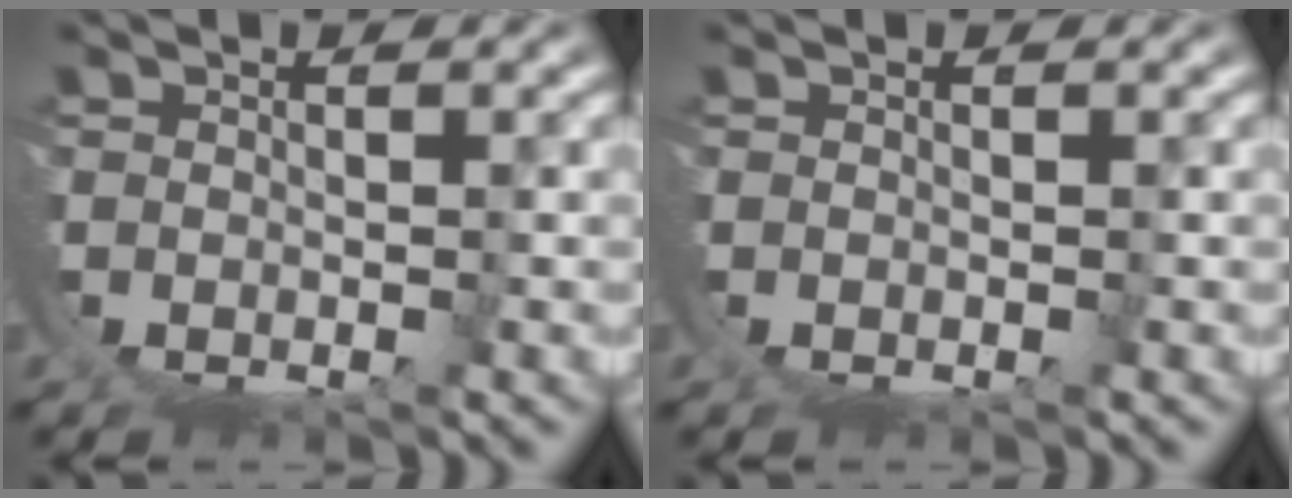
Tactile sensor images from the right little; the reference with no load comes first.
{"total": 0.0}